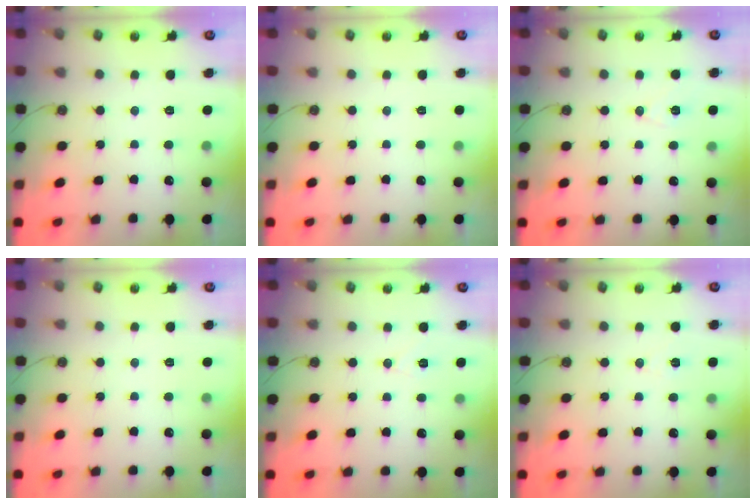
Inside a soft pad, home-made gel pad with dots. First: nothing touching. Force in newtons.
{"total": 0.0}
{"total": 7.0, "press": 5.9, "slide": 3.8}
{"total": 0.0}
{"total": 6.0, "press": 5.5, "slide": 2.3}
{"total": 6.4, "press": 4.5, "slide": 4.5}